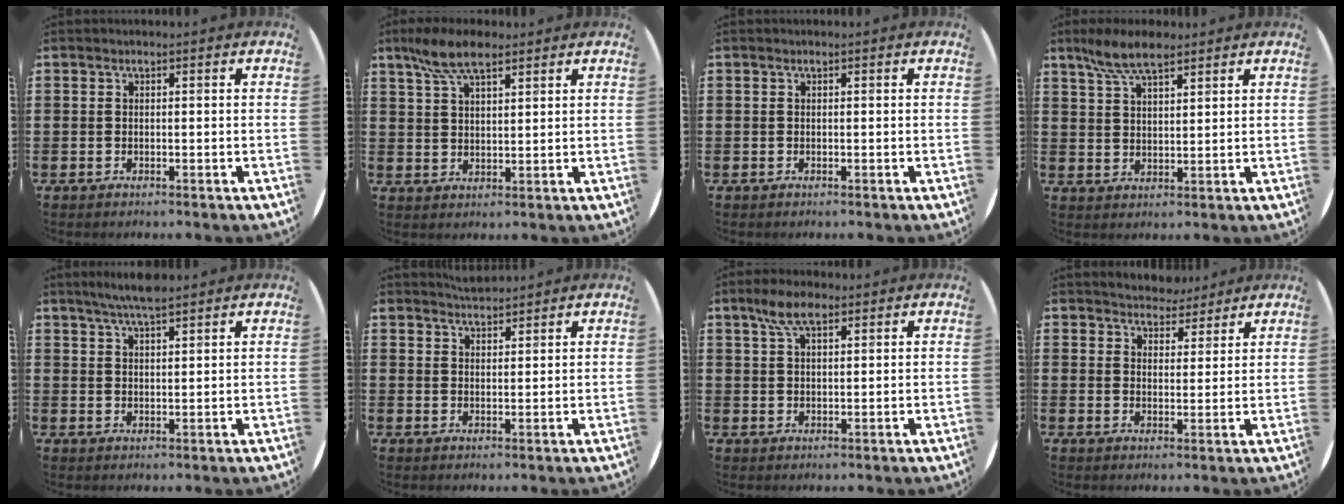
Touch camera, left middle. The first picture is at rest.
{"total": 7.0, "force": [5.1, 2.4, 4.2], "torque": [-0.095, 0.000, 0.095]}
{"total": 0.0}
{"total": 6.5, "force": [5.1, 1.8, 3.6], "torque": [-0.082, -0.003, 0.093]}
{"total": 4.4, "force": [3.9, 0.4, 2.0], "torque": [-0.047, -0.007, 0.069]}
{"total": 2.4, "force": [2.4, -0.1, -0.2], "torque": [-0.001, -0.004, 0.046]}
{"total": 5.2, "force": [3.3, 2.2, 3.5], "torque": [-0.068, 0.004, 0.058]}
{"total": 4.3, "force": [4.1, 1.1, 0.1], "torque": [-0.016, -0.014, 0.077]}